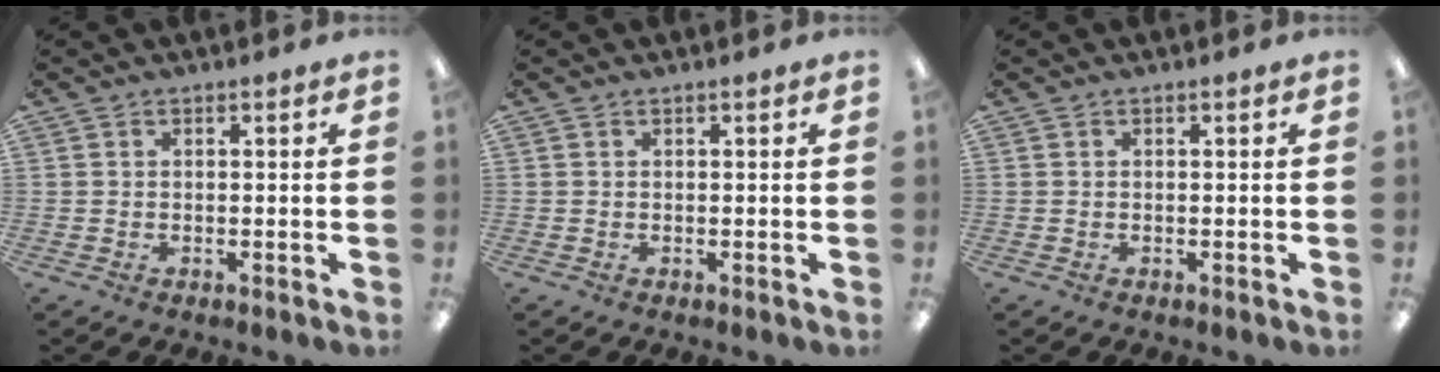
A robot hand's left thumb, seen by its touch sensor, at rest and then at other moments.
{"total": 0.0}
{"total": 0.0}